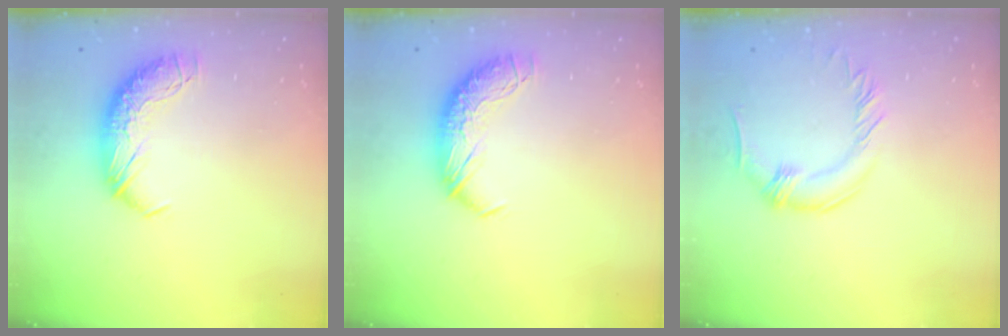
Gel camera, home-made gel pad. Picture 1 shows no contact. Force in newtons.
{"total": 0.0}
{"total": 0.0}